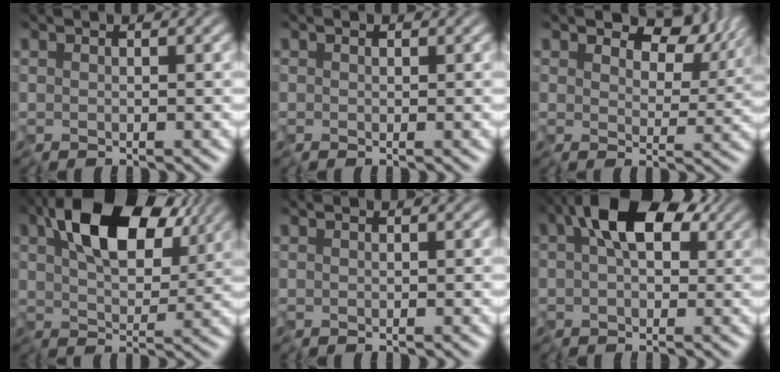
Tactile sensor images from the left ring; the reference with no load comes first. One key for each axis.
{"total": 0.0}
{"total": 6.2, "fx": 4.0, "fy": 3.3, "fz": 3.3, "tx": -0.062, "ty": 0.000, "tz": 0.059}
{"total": 10.4, "fx": 3.7, "fy": 5.9, "fz": 7.7, "tx": -0.132, "ty": 0.013, "tz": 0.063}
{"total": 0.0}
{"total": 7.6, "fx": 2.3, "fy": 4.5, "fz": 5.7, "tx": -0.105, "ty": 0.017, "tz": 0.027}